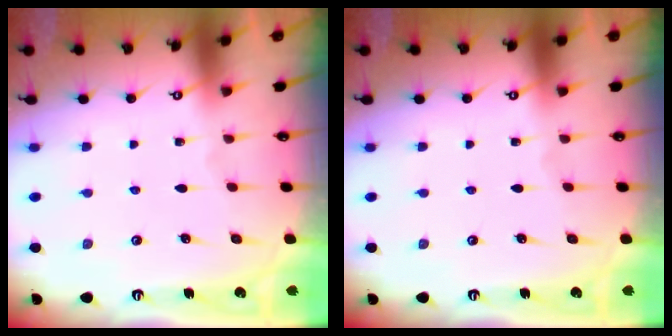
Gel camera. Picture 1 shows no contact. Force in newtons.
{"total": 0.0}